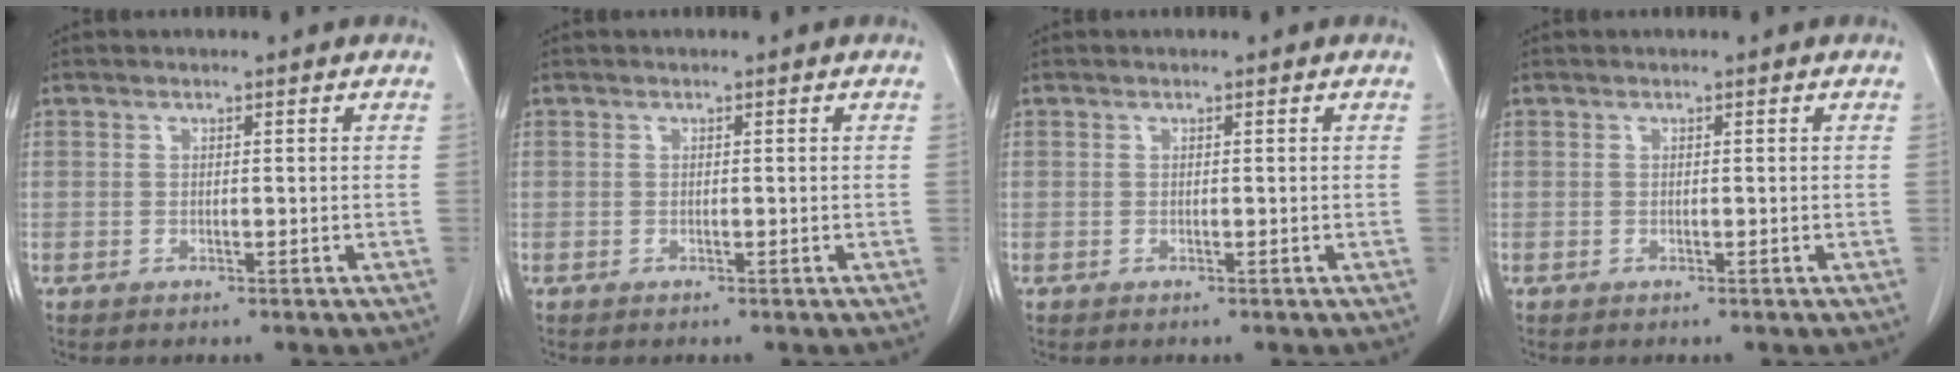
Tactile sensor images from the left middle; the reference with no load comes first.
{"total": 0.0}
{"total": 0.0}
{"total": 0.0}